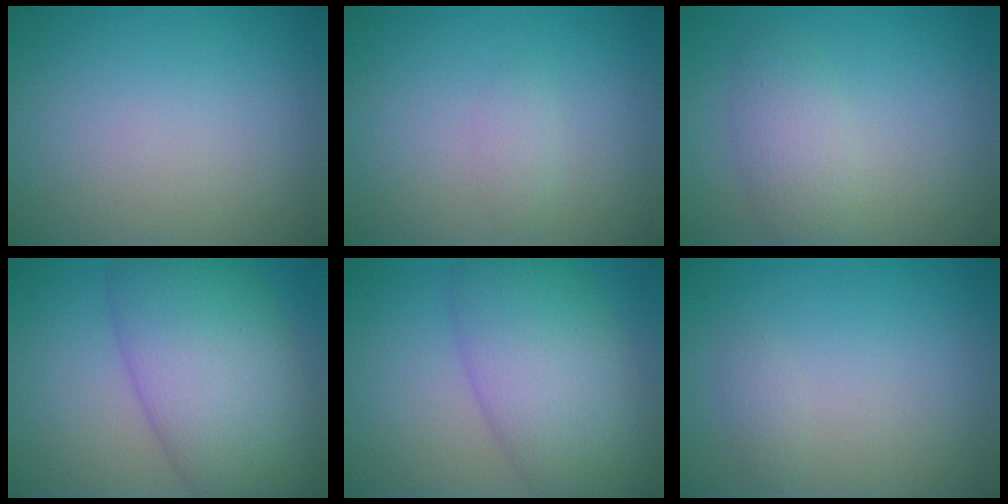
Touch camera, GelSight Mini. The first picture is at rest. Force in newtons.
{"total": 0.8, "press": 0.8, "slide": 0.1}
{"total": 2.8, "press": 2.8, "slide": 0.1}
{"total": 11.0, "press": 11.0, "slide": 0.3}
{"total": 8.9, "press": 8.9, "slide": 0.3}
{"total": 0.7, "press": 0.7, "slide": 0.1}